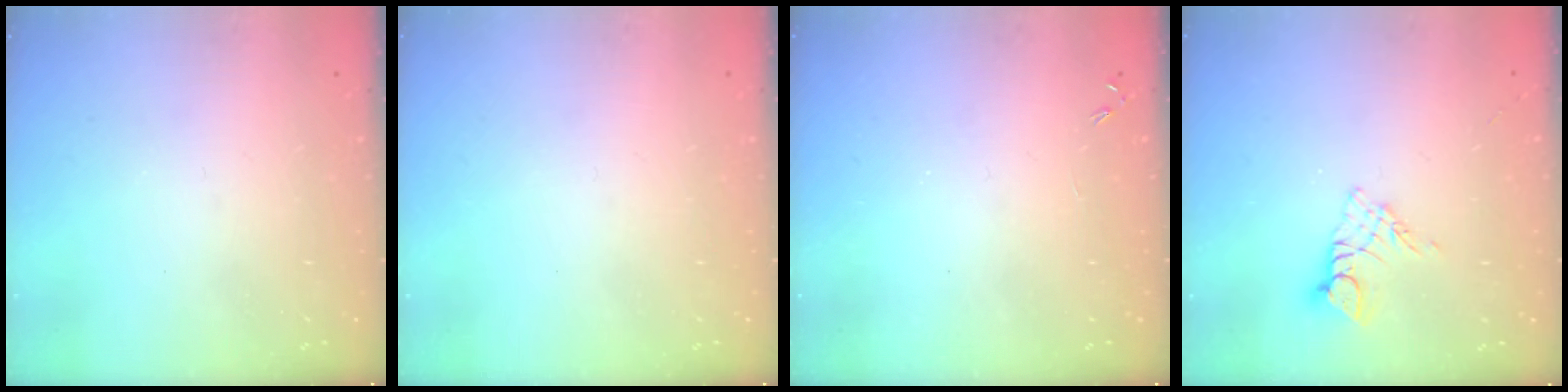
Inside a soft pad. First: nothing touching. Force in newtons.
{"total": 0.0}
{"total": 0.0}
{"total": 6.5, "press": 6.5, "slide": 0.6}